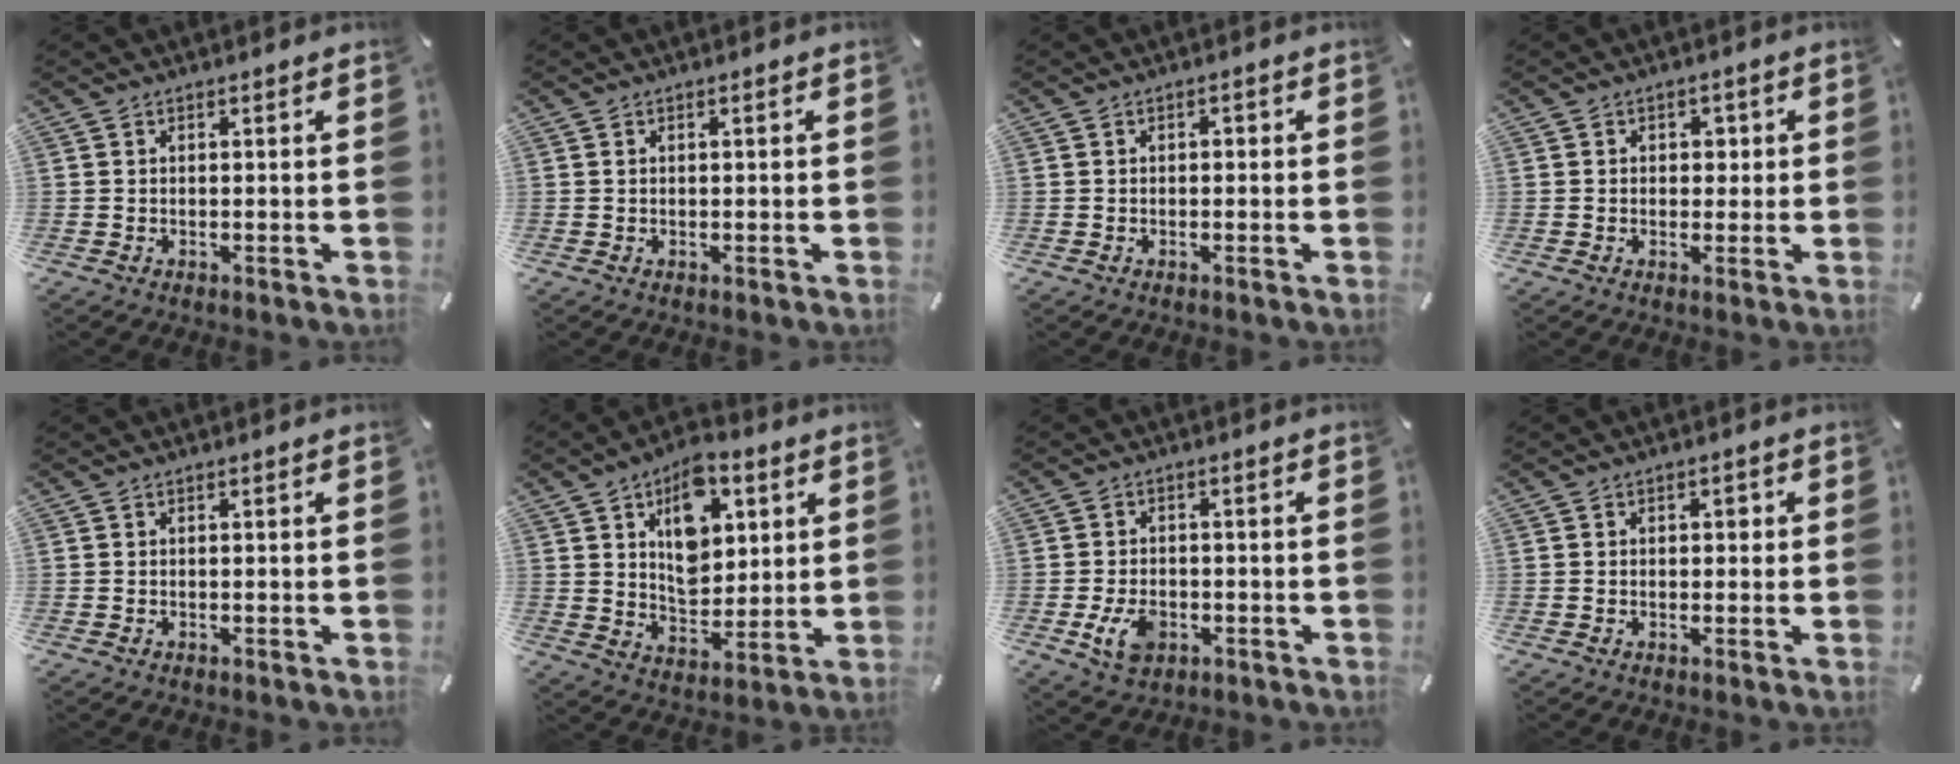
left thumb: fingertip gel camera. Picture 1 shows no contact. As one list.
[{"total": 0.8, "force": [0.0, 0.3, 0.7], "torque": [-0.013, 0.002, -0.001]}, {"total": 1.1, "force": [-0.5, 0.7, 0.7], "torque": [-0.015, 0.004, -0.012]}, {"total": 2.8, "force": [0.0, 2.4, 1.5], "torque": [-0.008, -0.002, -0.010]}, {"total": 0.0}, {"total": 13.7, "force": [5.7, 9.4, 8.2], "torque": [-0.115, -0.020, 0.102]}, {"total": 6.4, "force": [-2.2, 4.5, 4.0], "torque": [-0.087, 0.001, -0.044]}, {"total": 1.9, "force": [0.0, 1.4, 1.3], "torque": [-0.019, 0.006, -0.007]}]